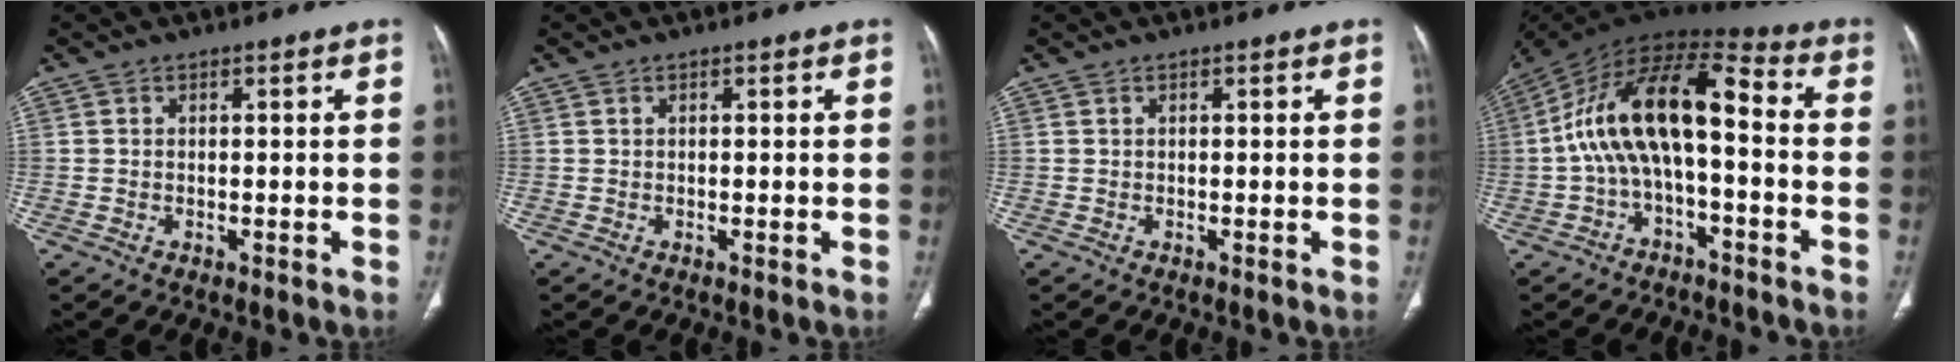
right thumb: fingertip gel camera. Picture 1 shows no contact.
{"total": 0.0}
{"total": 0.0}
{"total": 15.9, "force": [-1.3, 7.2, 14.1], "torque": [-0.256, 0.067, -0.032]}